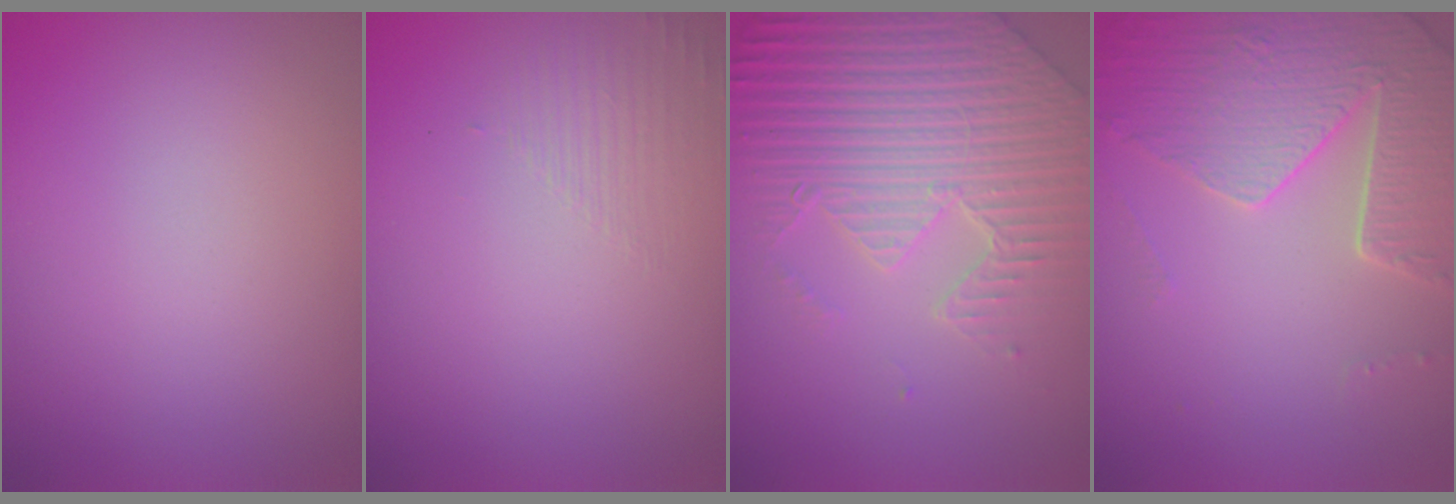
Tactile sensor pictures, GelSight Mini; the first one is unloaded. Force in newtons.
{"total": 1.3, "press": 0.1, "slide": 1.3}
{"total": 8.2, "press": 5.9, "slide": 5.6}
{"total": 5.0, "press": 4.5, "slide": 2.1}